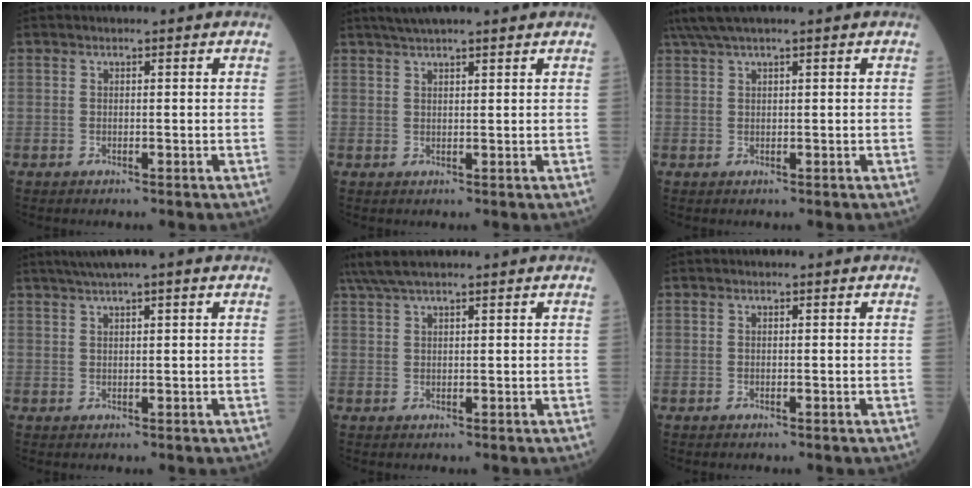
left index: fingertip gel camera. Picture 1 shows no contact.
{"total": 6.7, "force": [5.6, 0.4, 3.8], "torque": [-0.059, 0.034, 0.088]}
{"total": 4.1, "force": [3.2, -0.3, 2.5], "torque": [-0.055, 0.031, 0.068]}
{"total": 4.7, "force": [3.2, -0.4, 3.3], "torque": [-0.062, 0.024, 0.058]}
{"total": 5.3, "force": [4.4, 0.4, 3.0], "torque": [-0.062, 0.032, 0.085]}
{"total": 0.0}